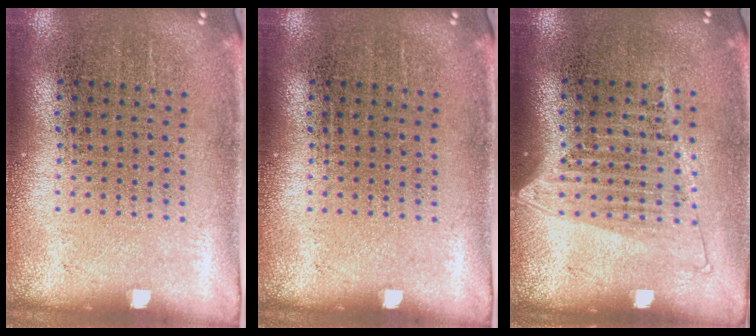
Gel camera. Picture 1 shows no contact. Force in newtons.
{"total": 0.0}
{"total": 1.3, "press": 1.2, "slide": 0.6}